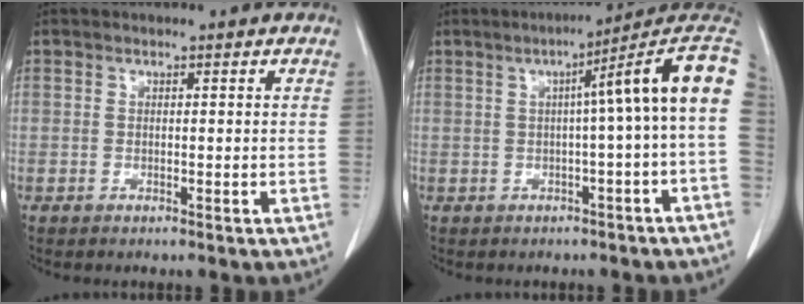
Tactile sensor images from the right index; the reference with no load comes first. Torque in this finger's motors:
{"motor_torque": [1.00, -0.28, 0.55, 0.13]}